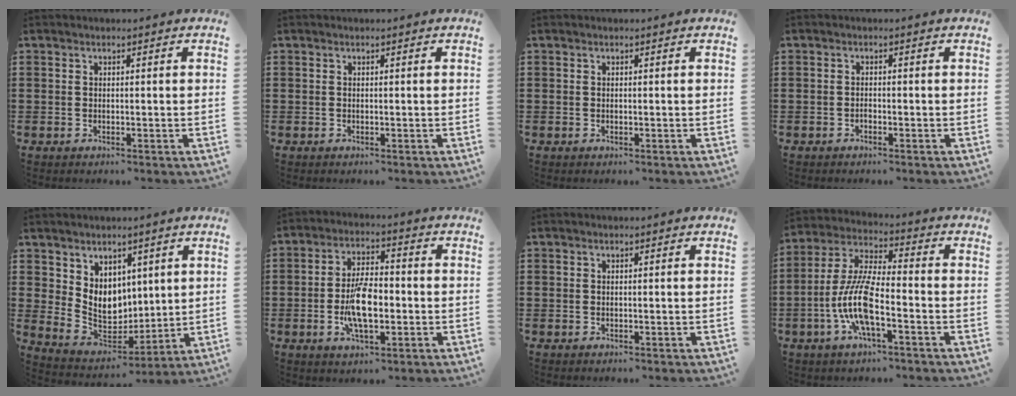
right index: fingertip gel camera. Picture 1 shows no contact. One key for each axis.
{"total": 0.0}
{"total": 0.0}
{"total": 0.7, "fx": -0.6, "fy": 0.4, "fz": 0.3, "tx": -0.007, "ty": -0.002, "tz": -0.011}
{"total": 7.4, "fx": 3.3, "fy": 6.0, "fz": 2.8, "tx": -0.057, "ty": -0.016, "tz": 0.067}
{"total": 8.7, "fx": -1.8, "fy": 3.7, "fz": 7.7, "tx": -0.163, "ty": -0.002, "tz": -0.037}
{"total": 0.0}
{"total": 9.8, "fx": -3.5, "fy": 2.7, "fz": 8.7, "tx": -0.206, "ty": -0.011, "tz": -0.074}